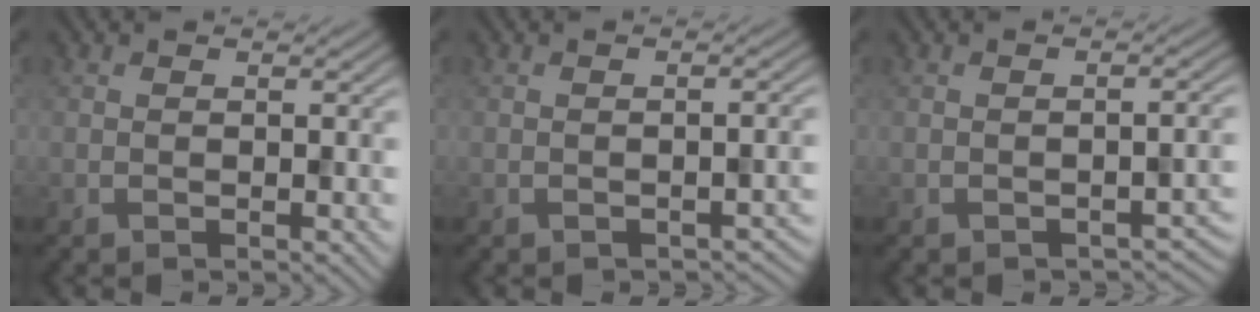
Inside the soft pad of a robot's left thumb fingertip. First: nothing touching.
{"total": 1.5, "force": [-0.9, 0.5, 1.0], "torque": [-0.014, 0.000, -0.010]}
{"total": 2.2, "force": [-1.4, 0.7, 1.5], "torque": [-0.023, -0.001, -0.015]}